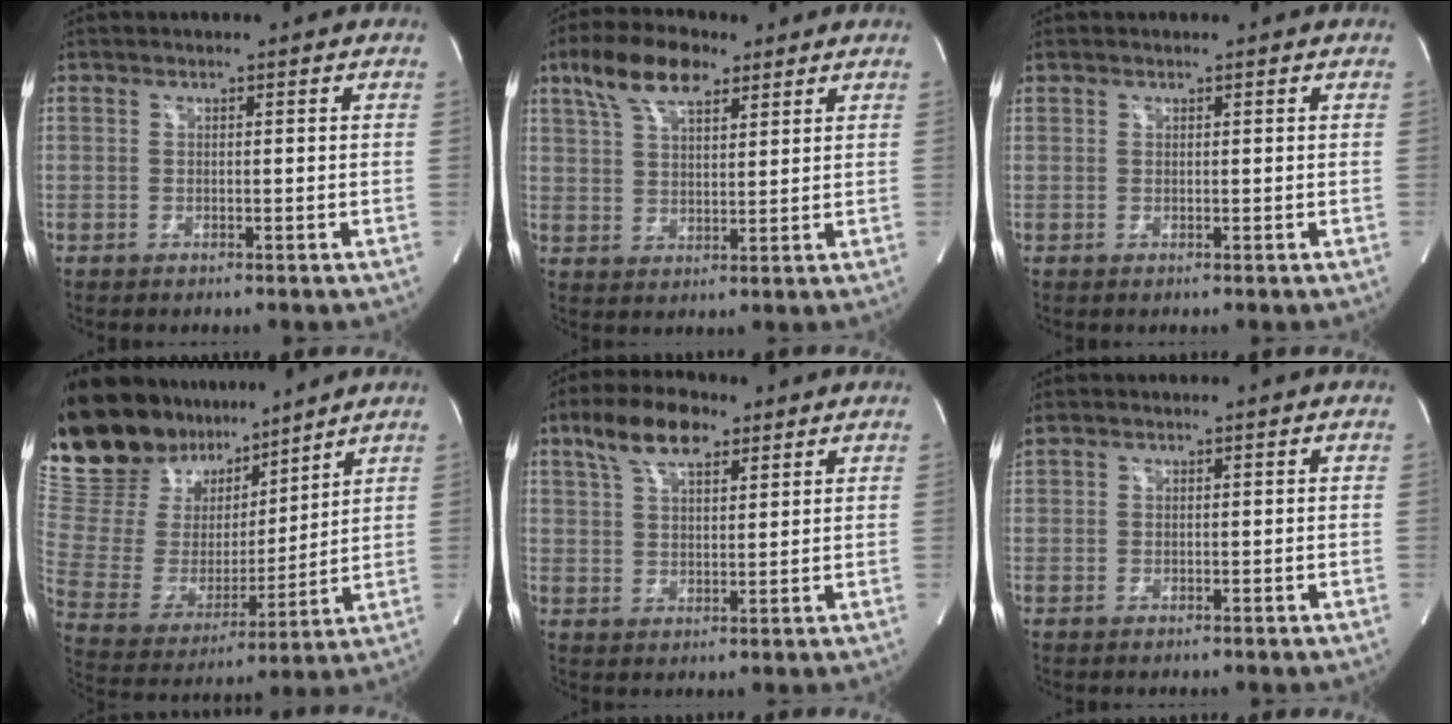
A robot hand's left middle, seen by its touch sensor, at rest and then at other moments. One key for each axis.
{"total": 9.7, "fx": 6.2, "fy": 3.7, "fz": 6.4, "tx": -0.130, "ty": 0.022, "tz": 0.115}
{"total": 0.7, "fx": 0.6, "fy": 0.1, "fz": -0.3, "tx": -0.004, "ty": 0.013, "tz": 0.016}
{"total": 21.4, "fx": 17.6, "fy": 8.6, "fz": 8.6, "tx": -0.181, "ty": 0.025, "tz": 0.323}
{"total": 9.0, "fx": 5.8, "fy": 3.4, "fz": 6.0, "tx": -0.120, "ty": 0.020, "tz": 0.108}
{"total": 1.2, "fx": 1.2, "fy": 0.3, "fz": 0.0, "tx": -0.015, "ty": 0.018, "tz": 0.033}